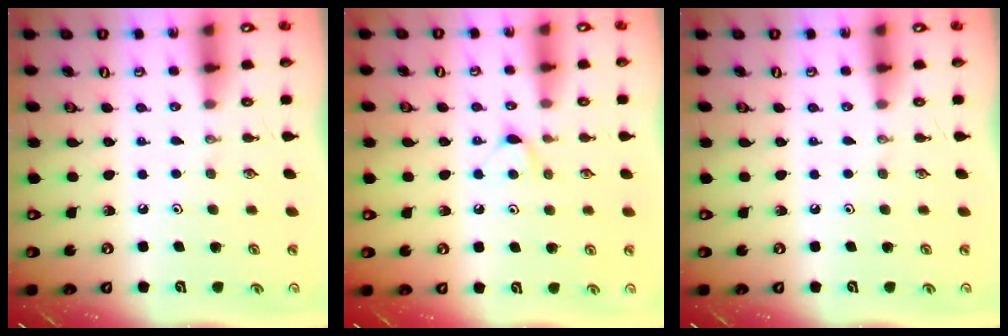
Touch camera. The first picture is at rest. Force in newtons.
{"total": 4.5, "press": 4.5, "slide": 0.6}
{"total": 0.0}